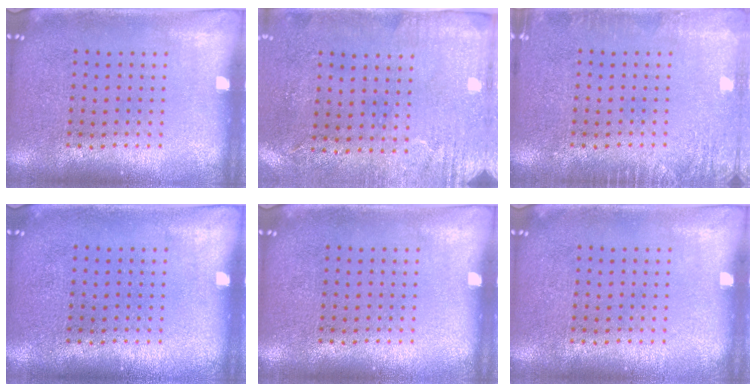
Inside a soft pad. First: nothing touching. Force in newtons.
{"total": 3.0, "press": 2.4, "slide": 1.8}
{"total": 2.0, "press": 1.9, "slide": 0.2}
{"total": 0.0}
{"total": 0.0}
{"total": 0.0}